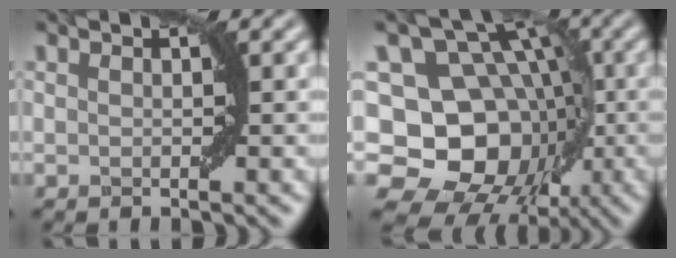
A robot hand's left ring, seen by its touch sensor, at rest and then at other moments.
{"total": 15.6, "force": [-2.7, 13.1, 8.1], "torque": [-0.113, 0.018, -0.072]}